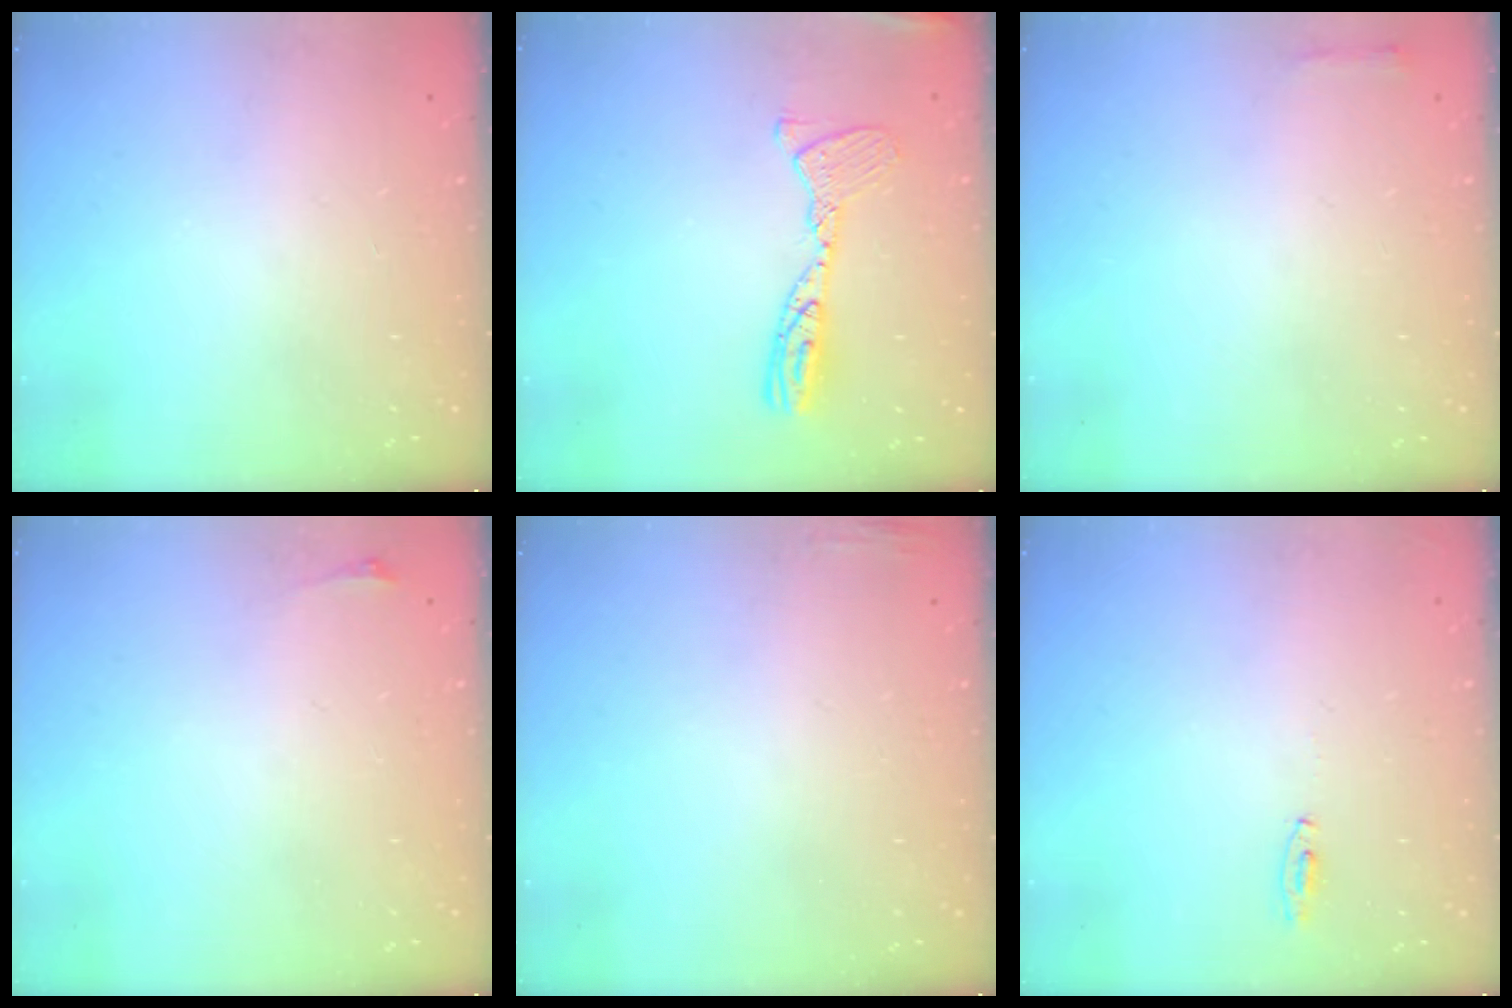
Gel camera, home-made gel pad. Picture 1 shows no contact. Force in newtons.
{"total": 12.0, "press": 11.9, "slide": 1.1}
{"total": 2.3, "press": 2.3, "slide": 0.5}
{"total": 2.8, "press": 2.1, "slide": 1.9}
{"total": 3.1, "press": 3.0, "slide": 0.8}
{"total": 15.9, "press": 4.3, "slide": 15.3}